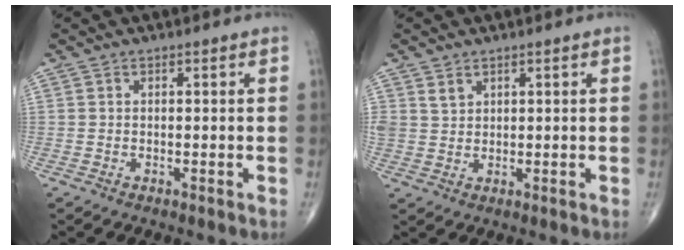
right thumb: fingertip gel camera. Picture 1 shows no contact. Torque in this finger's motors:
{"motor_torque": [0.05, 0.02, 0.37, 0.43, -0.01]}